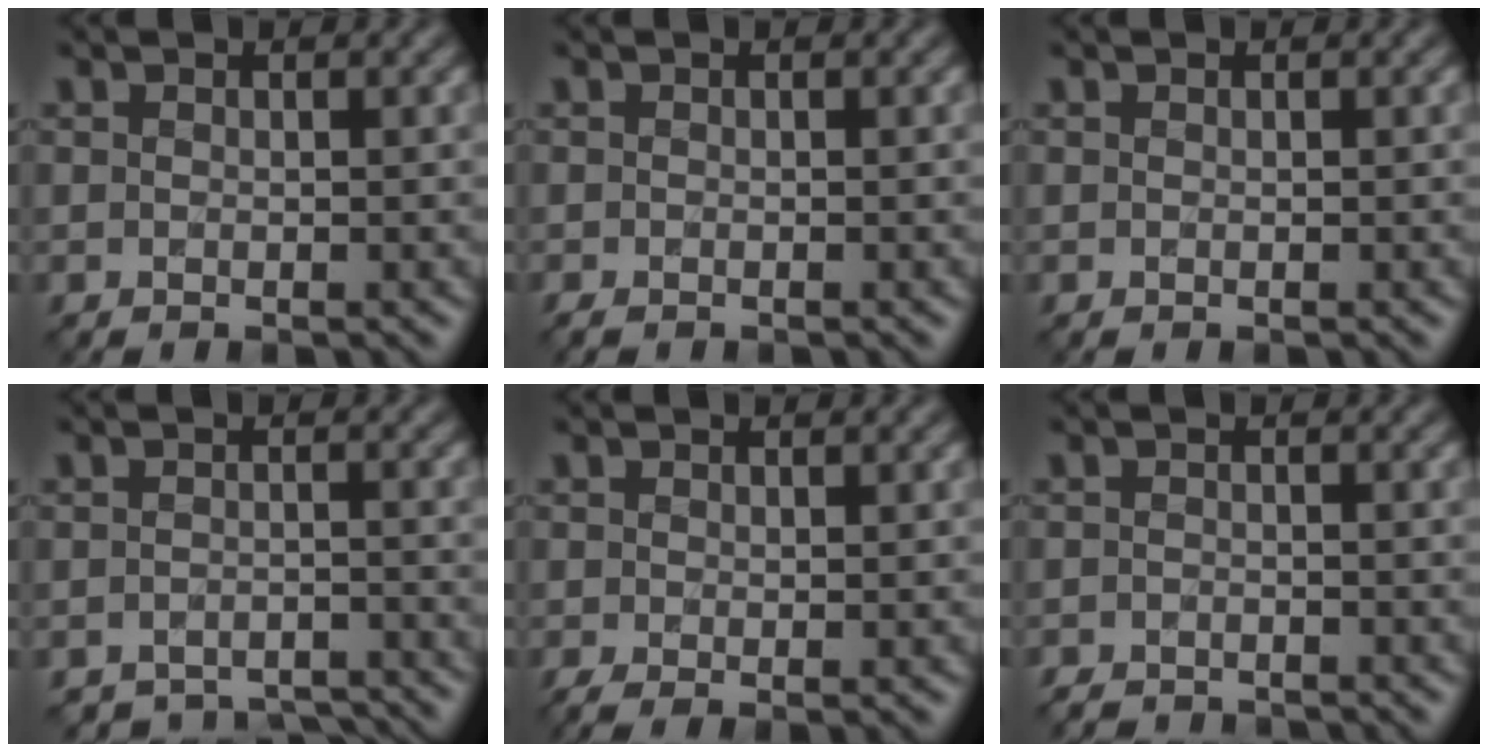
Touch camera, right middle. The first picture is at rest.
{"total": 0.7, "force": [-0.7, 0.1, 0.1], "torque": [-0.004, -0.004, -0.014]}
{"total": 0.0}
{"total": 3.9, "force": [-3.8, 0.6, -0.1], "torque": [0.006, -0.001, -0.052]}
{"total": 1.2, "force": [-0.2, 0.4, 1.2], "torque": [-0.029, -0.008, -0.006]}
{"total": 2.7, "force": [-2.7, 0.3, 0.2], "torque": [-0.002, -0.010, -0.047]}